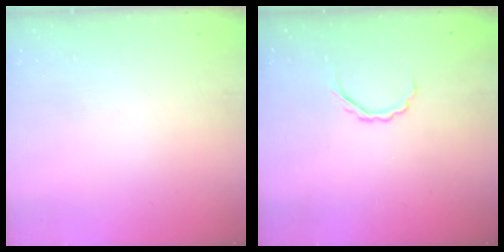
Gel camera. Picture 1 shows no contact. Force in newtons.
{"total": 2.9, "press": 2.8, "slide": 0.9}